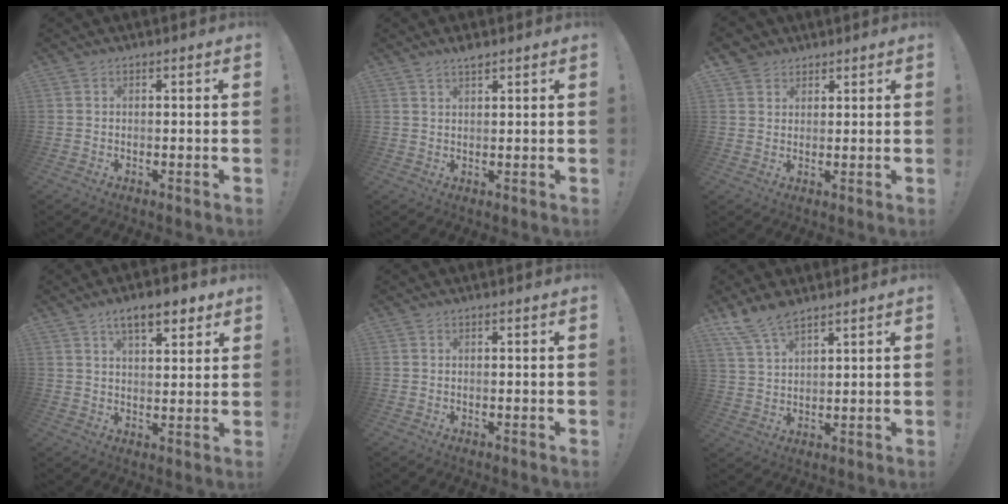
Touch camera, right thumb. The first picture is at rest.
{"total": 2.6, "force": [2.3, 0.5, 1.1], "torque": [-0.008, -0.017, 0.037]}
{"total": 4.0, "force": [2.7, 3.0, 0.3], "torque": [0.005, -0.017, 0.050]}
{"total": 9.1, "force": [5.5, 3.5, 6.3], "torque": [-0.087, -0.020, 0.093]}
{"total": 0.0}
{"total": 8.2, "force": [6.8, 2.9, 3.4], "torque": [-0.078, -0.030, 0.135]}